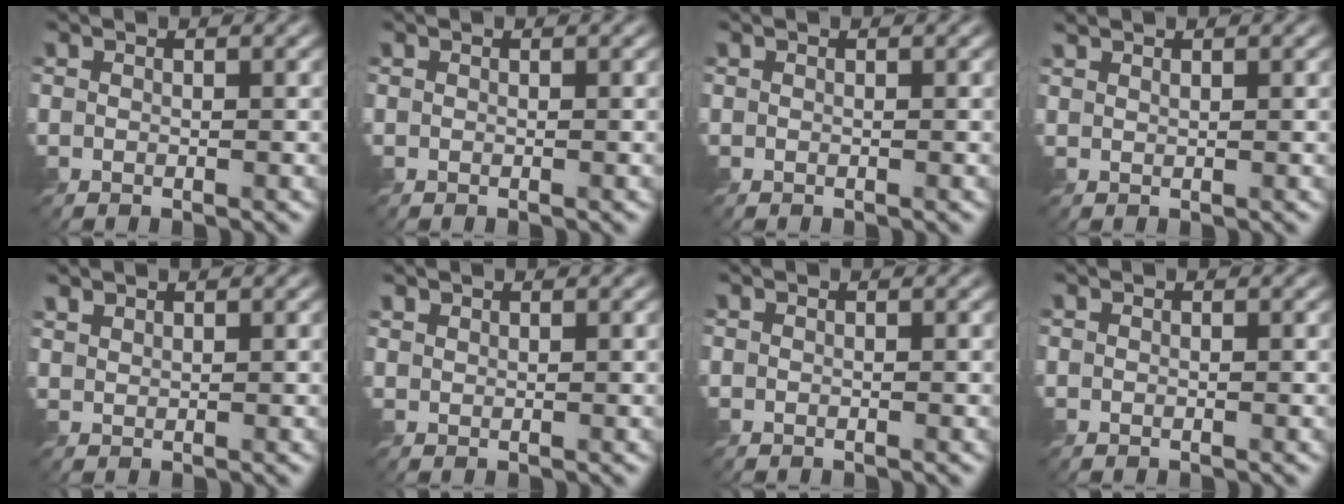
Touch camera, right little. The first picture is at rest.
{"total": 0.0}
{"total": 0.0}
{"total": 0.9, "force": [0.8, 0.1, 0.3], "torque": [-0.008, 0.000, 0.016]}
{"total": 1.1, "force": [1.1, 0.3, 0.3], "torque": [-0.010, 0.000, 0.027]}
{"total": 0.8, "force": [0.8, 0.3, 0.1], "torque": [-0.005, 0.000, 0.020]}
{"total": 0.0}
{"total": 0.0}